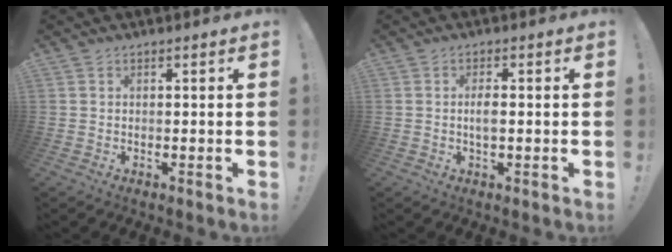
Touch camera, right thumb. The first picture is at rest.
{"total": 3.0, "force": [-0.1, 1.0, 2.8], "torque": [-0.054, -0.001, -0.007]}